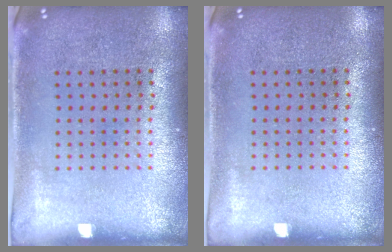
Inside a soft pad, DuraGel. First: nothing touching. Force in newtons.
{"total": 0.0}